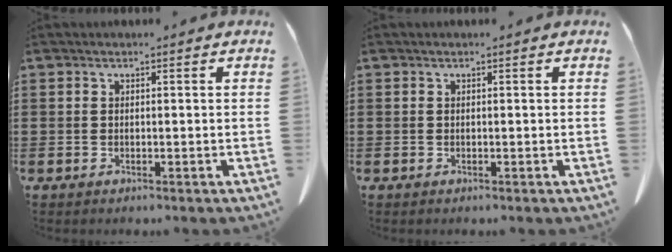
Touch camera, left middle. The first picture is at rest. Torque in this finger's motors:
{"motor_torque": [0.00, 0.00, 0.00, 0.00]}